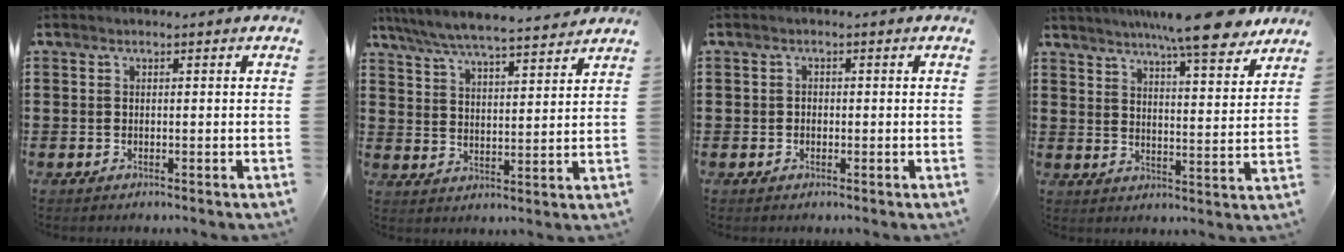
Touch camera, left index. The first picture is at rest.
{"total": 6.4, "force": [6.0, 0.2, 2.2], "torque": [-0.067, -0.031, 0.104]}
{"total": 1.9, "force": [-0.4, 1.8, 0.6], "torque": [-0.019, 0.006, -0.012]}
{"total": 9.9, "force": [8.4, 0.4, 5.2], "torque": [-0.094, -0.037, 0.145]}